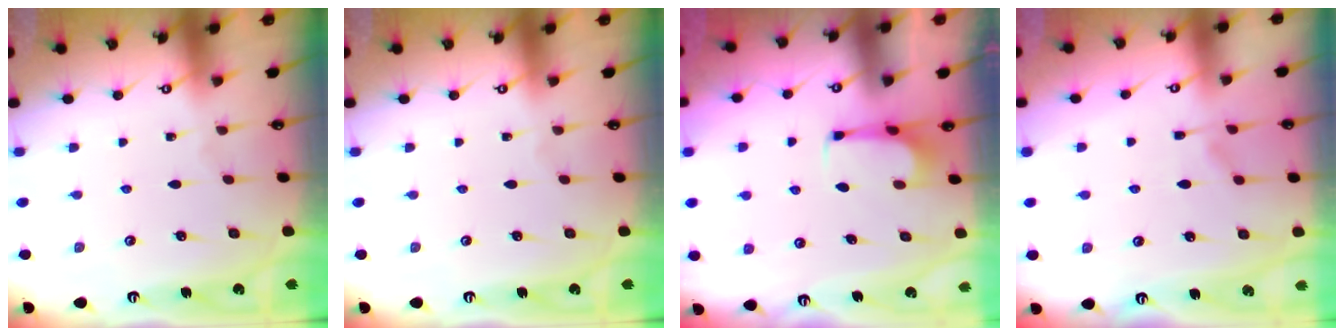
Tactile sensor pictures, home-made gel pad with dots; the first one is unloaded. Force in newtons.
{"total": 0.0}
{"total": 1.6, "press": 1.6, "slide": 0.2}
{"total": 1.3, "press": 0.3, "slide": 1.2}